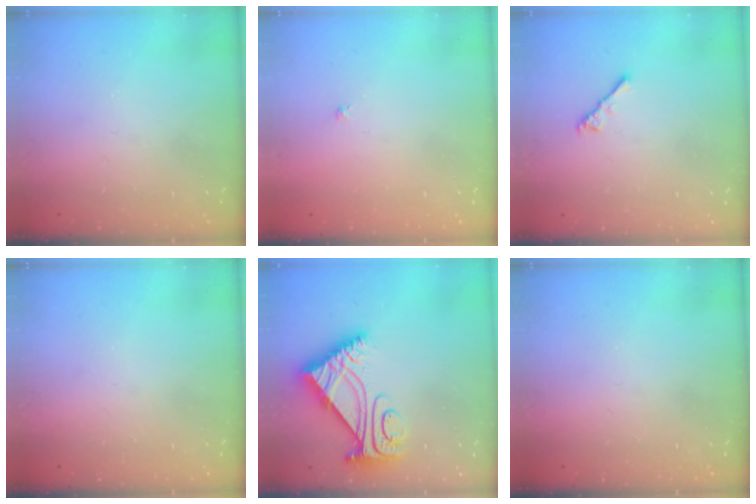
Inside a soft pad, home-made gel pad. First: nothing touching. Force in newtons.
{"total": 1.0, "press": 0.9, "slide": 0.3}
{"total": 3.4, "press": 3.4, "slide": 0.6}
{"total": 0.0}
{"total": 9.3, "press": 9.3, "slide": 1.0}
{"total": 0.0}